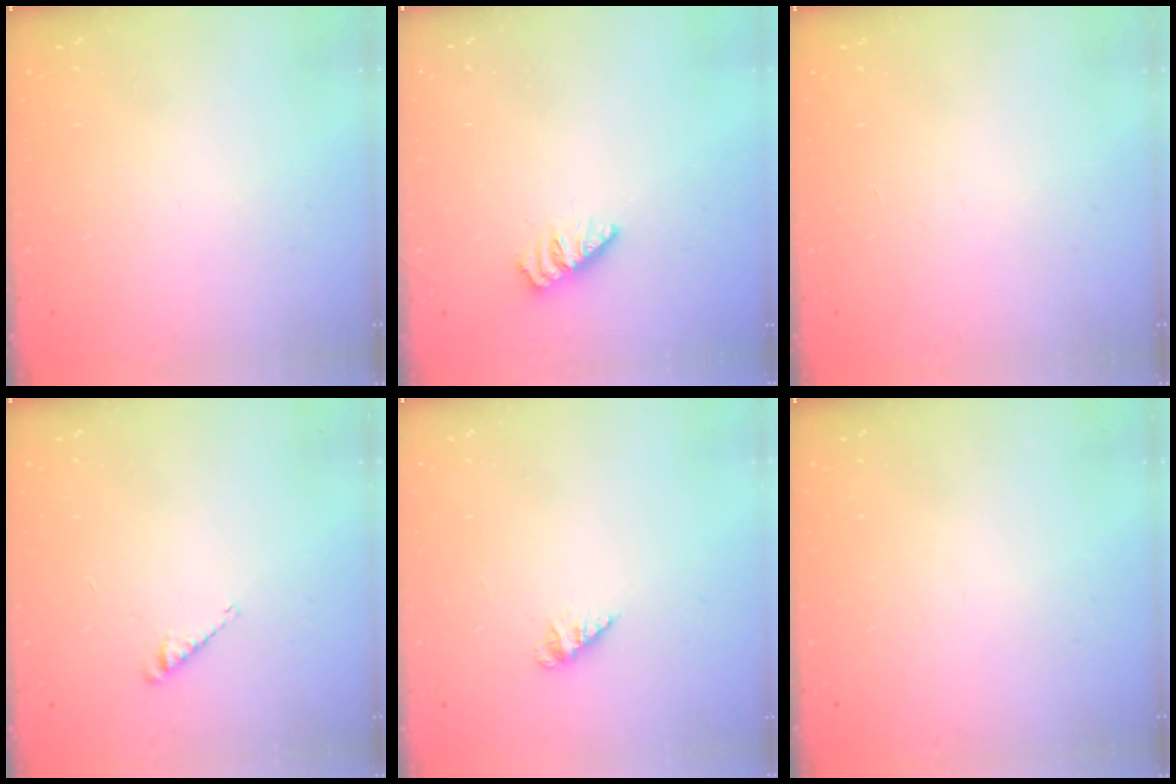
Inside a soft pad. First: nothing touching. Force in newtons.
{"total": 0.0}
{"total": 0.0}
{"total": 4.5, "press": 4.5, "slide": 0.2}
{"total": 1.2, "press": 1.2, "slide": 0.1}
{"total": 0.0}